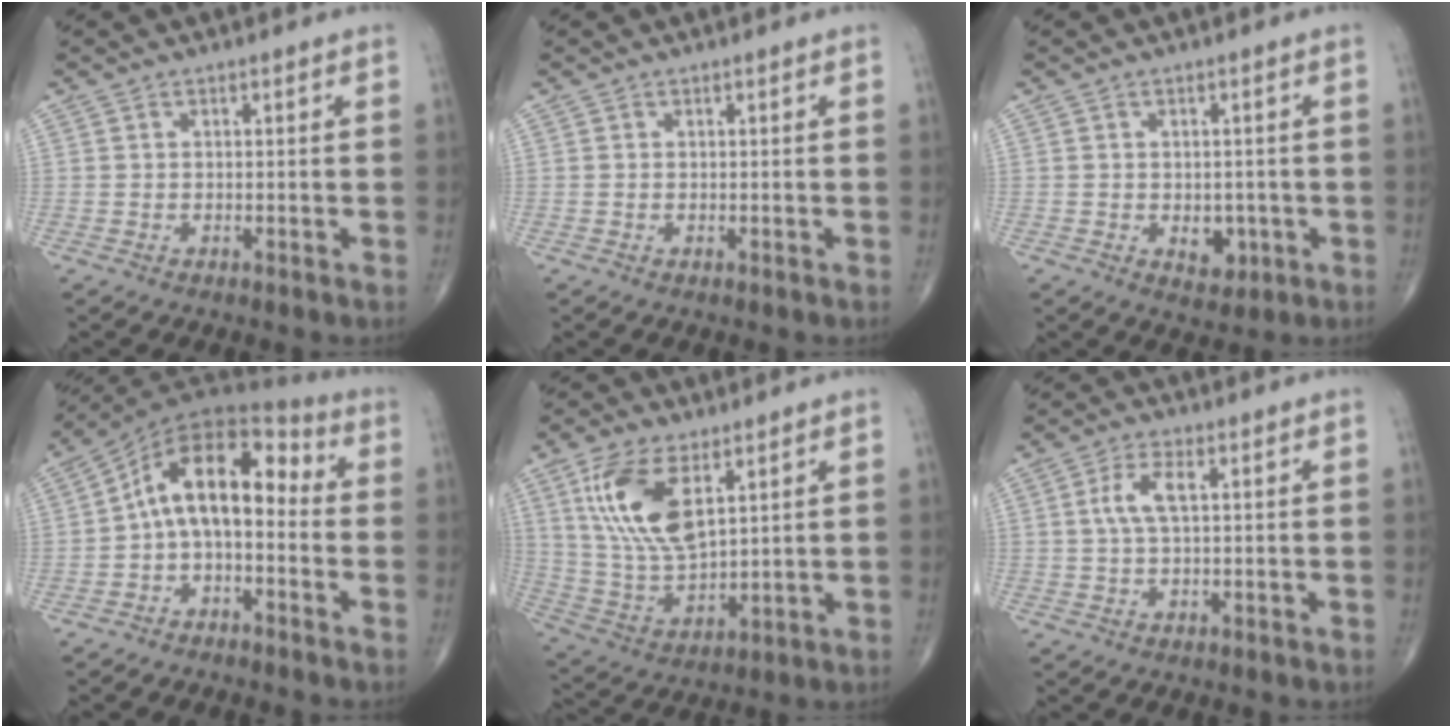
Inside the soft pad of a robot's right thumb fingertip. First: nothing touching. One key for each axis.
{"total": 0.0}
{"total": 4.3, "fx": -1.0, "fy": 2.9, "fz": 3.0, "tx": -0.018, "ty": 0.000, "tz": -0.006}
{"total": 12.6, "fx": -0.8, "fy": 7.1, "fz": 10.3, "tx": -0.146, "ty": 0.058, "tz": -0.030}
{"total": 14.8, "fx": 6.1, "fy": 6.8, "fz": 11.7, "tx": -0.232, "ty": -0.022, "tz": 0.129}
{"total": 4.9, "fx": 1.0, "fy": 1.9, "fz": 4.4, "tx": -0.100, "ty": 0.008, "tz": 0.020}